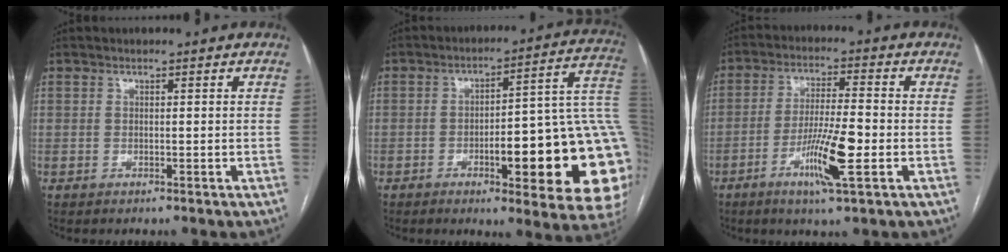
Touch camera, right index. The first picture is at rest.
{"total": 23.0, "force": [-4.5, 4.6, 22.1], "torque": [-0.185, 0.025, -0.047]}
{"total": 9.4, "force": [-3.3, 0.4, 8.8], "torque": [-0.170, -0.009, -0.058]}